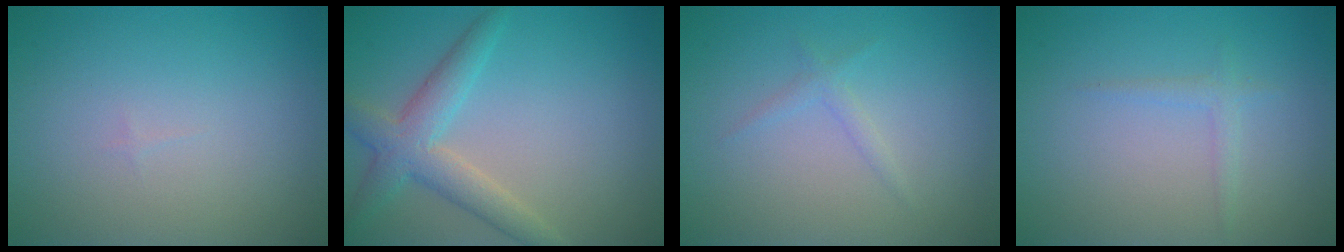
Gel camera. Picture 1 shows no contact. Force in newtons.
{"total": 4.0, "press": 4.0, "slide": 0.3}
{"total": 1.0, "press": 1.0, "slide": 0.0}
{"total": 1.0, "press": 1.0, "slide": 0.1}